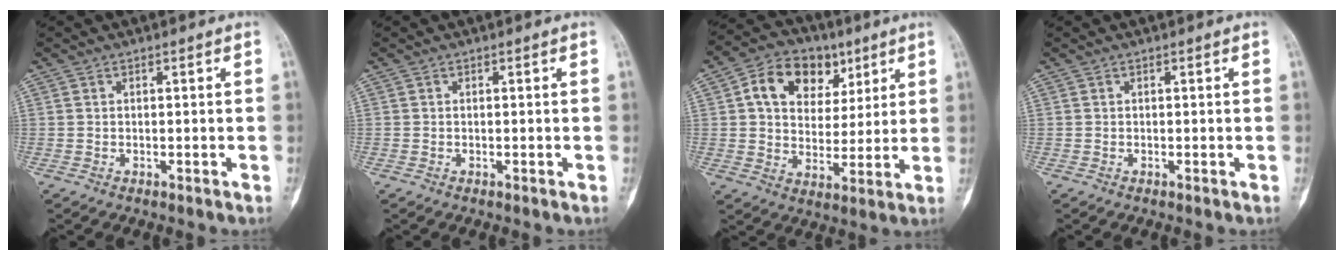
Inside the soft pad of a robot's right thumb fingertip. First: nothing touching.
{"total": 0.0}
{"total": 13.9, "force": [5.5, 10.3, 7.6], "torque": [-0.089, -0.002, 0.092]}
{"total": 0.0}